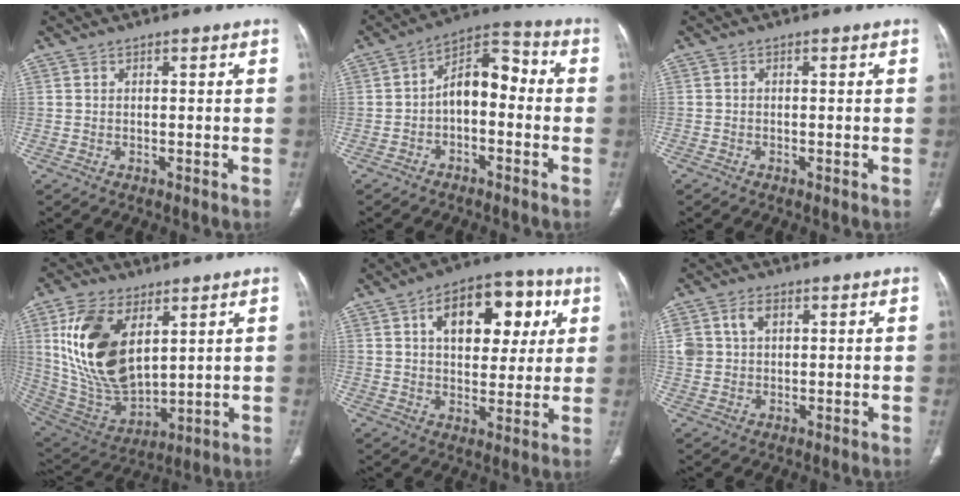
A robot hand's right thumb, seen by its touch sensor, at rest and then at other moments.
{"total": 9.4, "force": [-1.4, 5.5, 7.5], "torque": [-0.096, 0.047, -0.037]}
{"total": 0.5, "force": [-0.4, 0.3, 0.1], "torque": [-0.002, 0.000, -0.011]}
{"total": 20.4, "force": [6.7, 11.3, 15.6], "torque": [-0.285, -0.033, 0.142]}
{"total": 17.8, "force": [6.1, 10.3, 13.1], "torque": [-0.143, 0.004, 0.091]}
{"total": 6.3, "force": [2.3, 4.5, 3.7], "torque": [-0.070, 0.004, 0.051]}